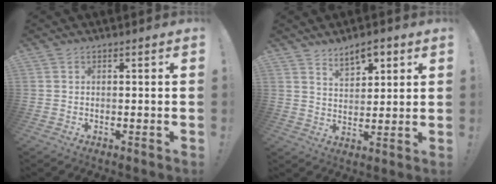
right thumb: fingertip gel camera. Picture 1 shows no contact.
{"total": 8.0, "force": [5.5, 4.0, 4.2], "torque": [-0.058, -0.023, 0.098]}